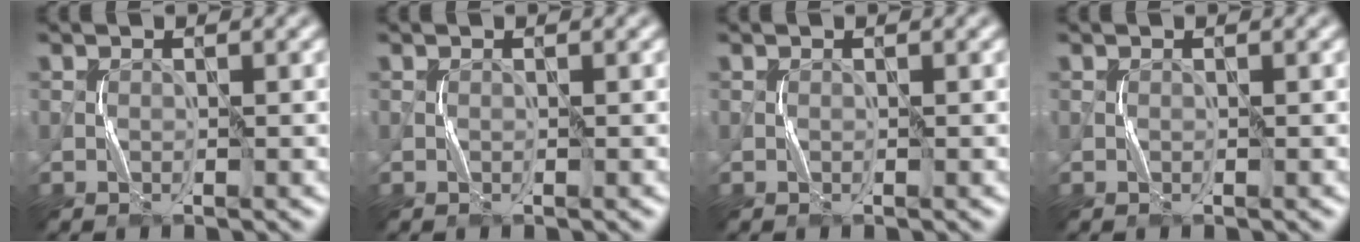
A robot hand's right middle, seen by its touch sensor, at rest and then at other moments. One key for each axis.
{"total": 0.0}
{"total": 0.0}
{"total": 0.0}